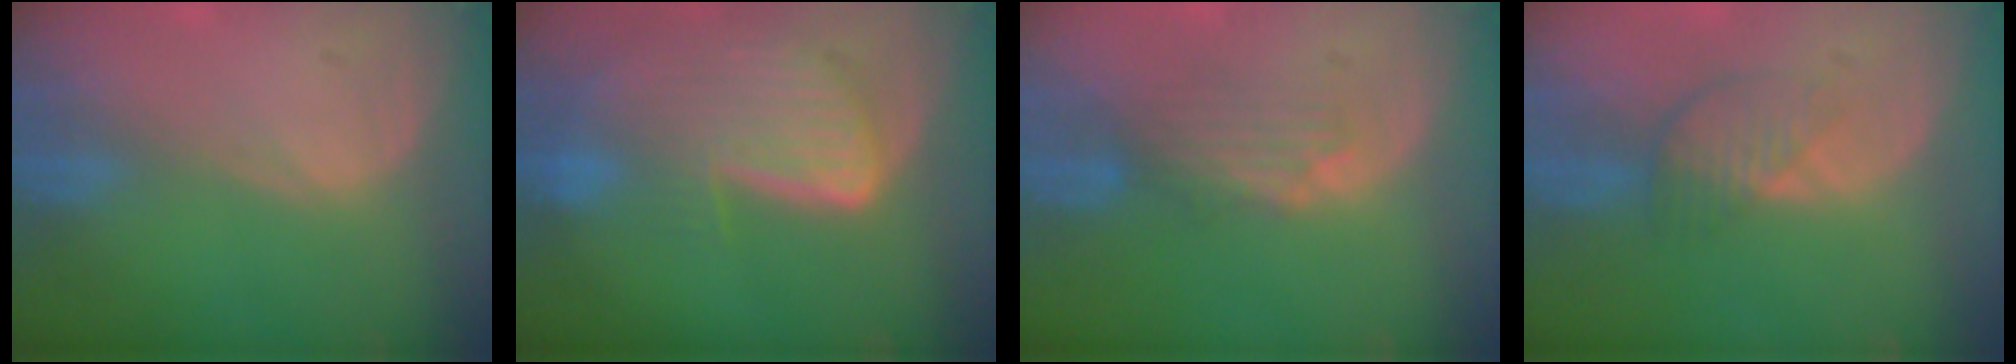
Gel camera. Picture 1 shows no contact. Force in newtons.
{"total": 9.3, "press": 8.1, "slide": 4.6}
{"total": 4.2, "press": 3.8, "slide": 1.9}
{"total": 3.9, "press": 3.6, "slide": 1.4}